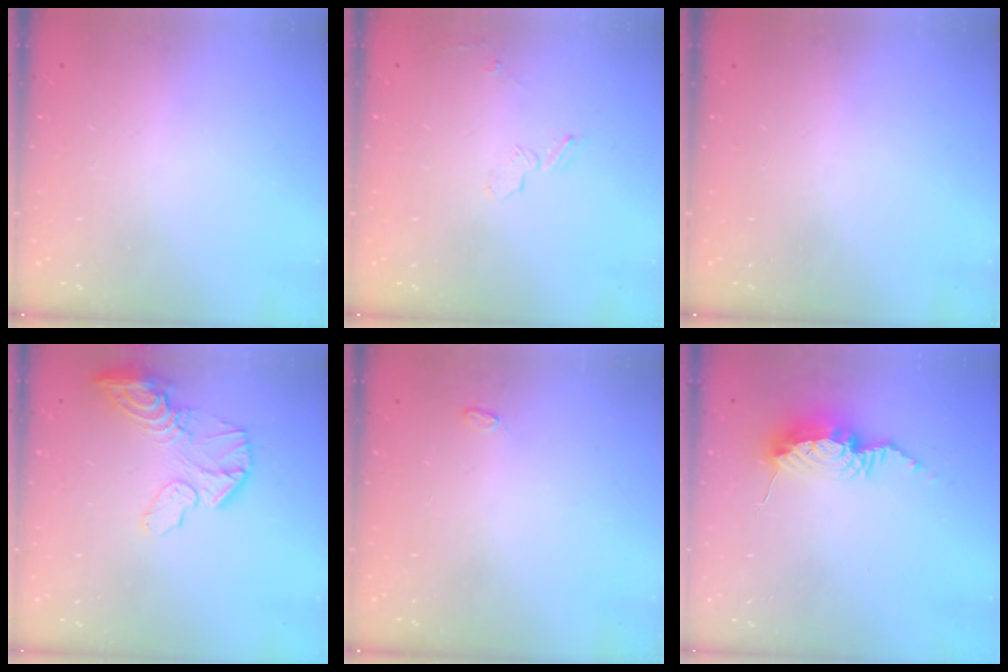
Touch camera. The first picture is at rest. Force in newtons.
{"total": 5.3, "press": 5.2, "slide": 1.2}
{"total": 0.0}
{"total": 11.4, "press": 11.3, "slide": 1.0}
{"total": 2.6, "press": 2.6, "slide": 0.3}
{"total": 10.3, "press": 10.2, "slide": 1.0}